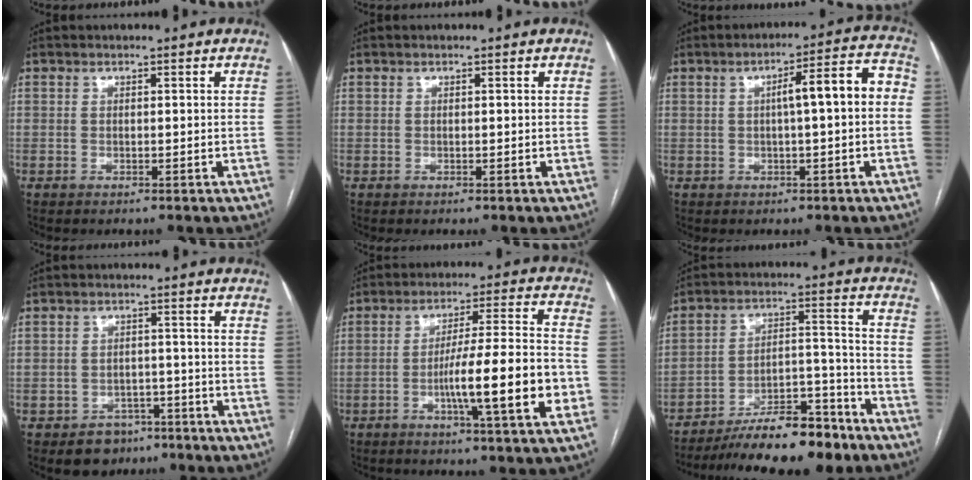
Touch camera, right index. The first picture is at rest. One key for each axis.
{"total": 0.0}
{"total": 8.2, "fx": 0.2, "fy": 1.1, "fz": 8.1, "tx": -0.112, "ty": 0.034, "tz": 0.001}
{"total": 5.5, "fx": -3.5, "fy": 4.1, "fz": 1.0, "tx": -0.006, "ty": 0.012, "tz": -0.046}
{"total": 14.6, "fx": -4.0, "fy": 0.2, "fz": 14.0, "tx": -0.227, "ty": -0.001, "tz": -0.062}
{"total": 15.3, "fx": -12.5, "fy": 3.3, "fz": 8.2, "tx": -0.126, "ty": 0.025, "tz": -0.205}